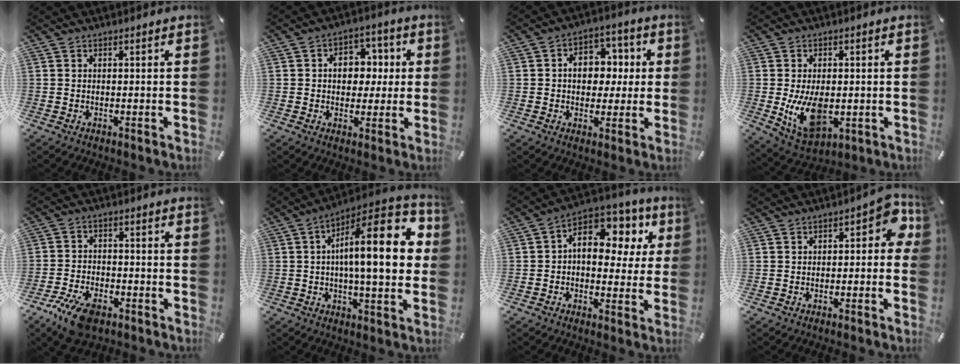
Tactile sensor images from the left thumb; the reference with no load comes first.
{"total": 8.4, "force": [0.4, 6.8, 5.0], "torque": [-0.060, 0.005, 0.002]}
{"total": 9.2, "force": [0.1, 7.4, 5.4], "torque": [-0.072, 0.012, 0.000]}
{"total": 11.3, "force": [-1.2, 7.0, 8.8], "torque": [-0.181, -0.012, -0.017]}
{"total": 8.6, "force": [-5.3, 4.4, 5.2], "torque": [-0.115, 0.018, -0.100]}
{"total": 20.9, "force": [3.1, 6.9, 19.5], "torque": [-0.289, -0.015, 0.039]}
{"total": 12.4, "force": [4.0, 8.4, 8.2], "torque": [-0.113, -0.027, 0.069]}
{"total": 6.1, "force": [-0.2, 3.6, 4.9], "torque": [-0.059, 0.009, -0.010]}